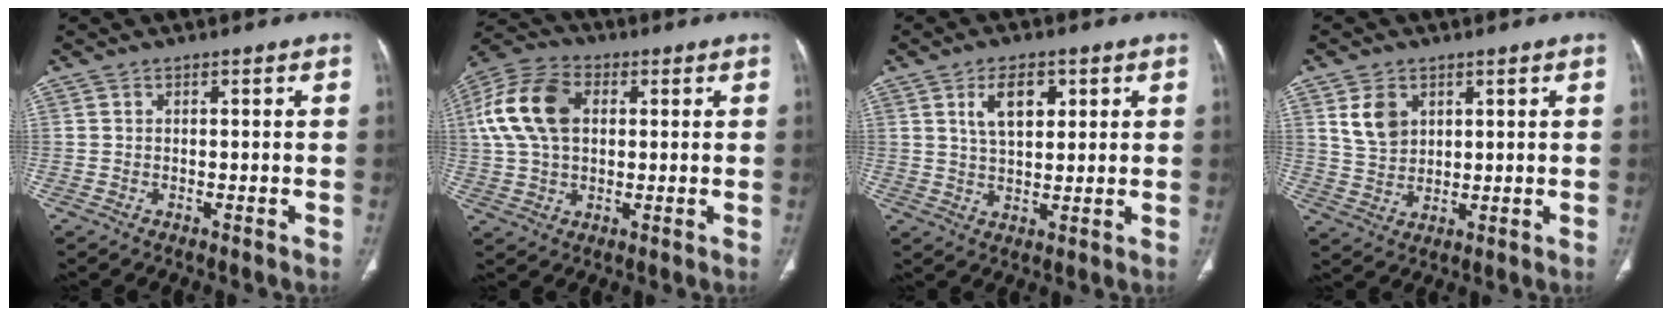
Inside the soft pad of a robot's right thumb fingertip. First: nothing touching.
{"total": 14.4, "force": [2.8, 9.4, 10.5], "torque": [-0.207, 0.020, 0.046]}
{"total": 7.4, "force": [2.9, 3.9, 5.5], "torque": [-0.079, -0.012, 0.056]}
{"total": 6.3, "force": [2.7, 4.6, 3.4], "torque": [-0.047, -0.014, 0.059]}